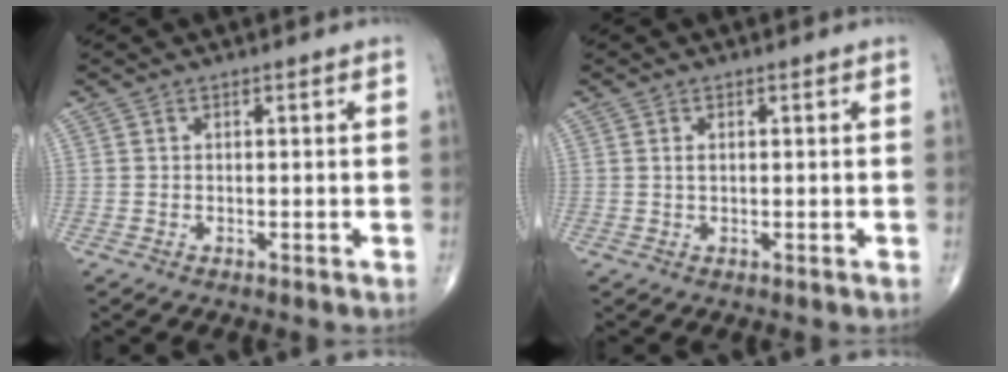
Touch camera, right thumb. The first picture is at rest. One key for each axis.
{"total": 1.3, "fx": 0.3, "fy": 0.7, "fz": 1.0, "tx": -0.022, "ty": 0.003, "tz": 0.009}